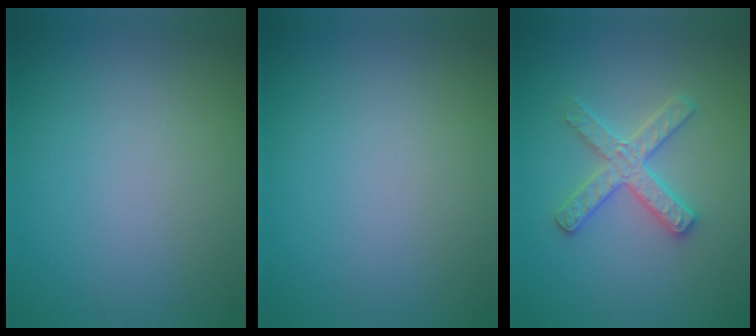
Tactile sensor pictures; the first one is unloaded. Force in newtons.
{"total": 0.0}
{"total": 2.9, "press": 2.9, "slide": 0.5}